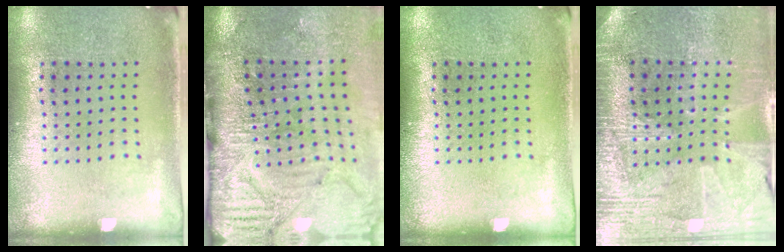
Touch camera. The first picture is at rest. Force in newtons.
{"total": 4.9, "press": 4.1, "slide": 2.8}
{"total": 0.0}
{"total": 3.5, "press": 3.3, "slide": 1.2}